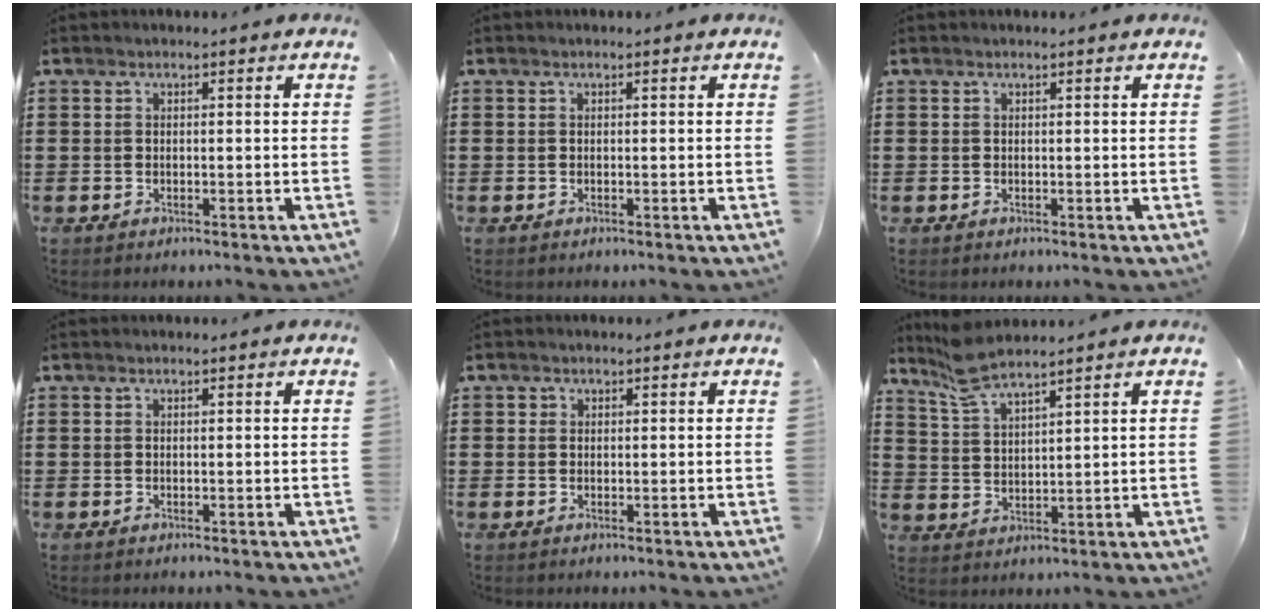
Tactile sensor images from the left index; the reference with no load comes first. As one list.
[{"total": 0.0}, {"total": 0.0}, {"total": 0.0}, {"total": 0.7, "force": [0.2, 0.7, 0.1], "torque": [-0.005, 0.005, 0.003]}, {"total": 6.0, "force": [5.1, 0.7, 3.0], "torque": [-0.072, -0.011, 0.095]}]